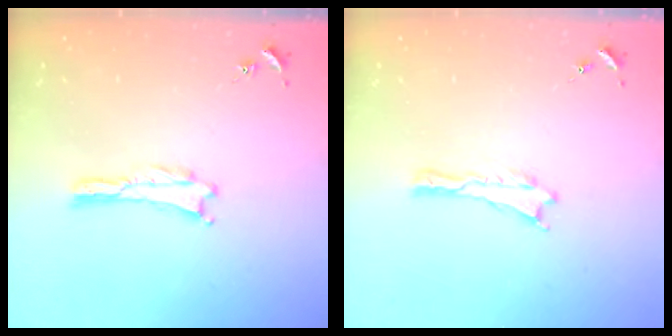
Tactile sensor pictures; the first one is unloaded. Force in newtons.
{"total": 0.0}